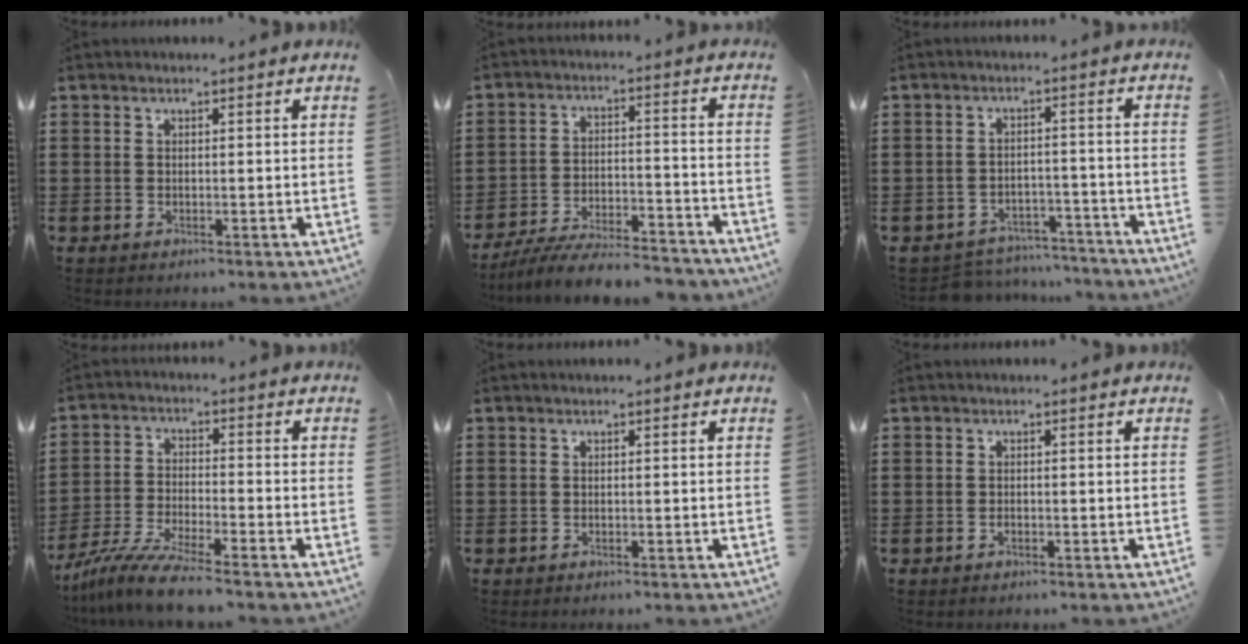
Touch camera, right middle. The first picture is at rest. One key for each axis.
{"total": 7.6, "fx": -7.1, "fy": 0.7, "fz": 2.6, "tx": -0.052, "ty": 0.006, "tz": -0.139}
{"total": 4.7, "fx": -4.6, "fy": 0.7, "fz": -0.1, "tx": -0.003, "ty": 0.010, "tz": -0.097}
{"total": 7.8, "fx": -6.9, "fy": 0.0, "fz": 3.7, "tx": -0.086, "ty": -0.010, "tz": -0.136}
{"total": 0.0}
{"total": 0.6, "fx": -0.4, "fy": 0.3, "fz": 0.4, "tx": -0.009, "ty": -0.003, "tz": -0.008}